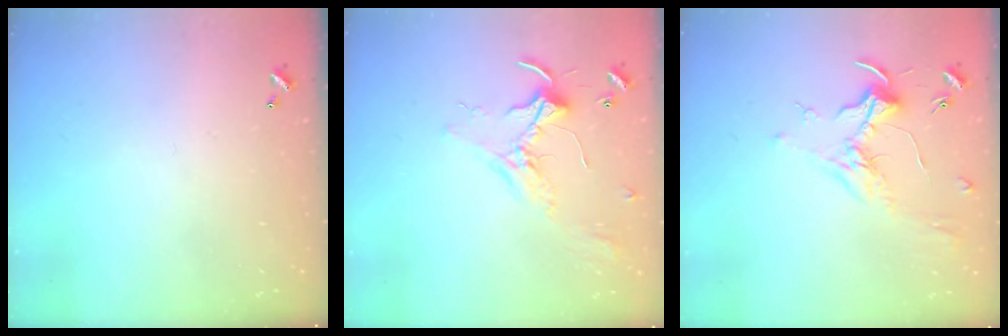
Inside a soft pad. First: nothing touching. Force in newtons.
{"total": 2.1, "press": 2.1, "slide": 0.5}
{"total": 1.7, "press": 1.5, "slide": 0.8}